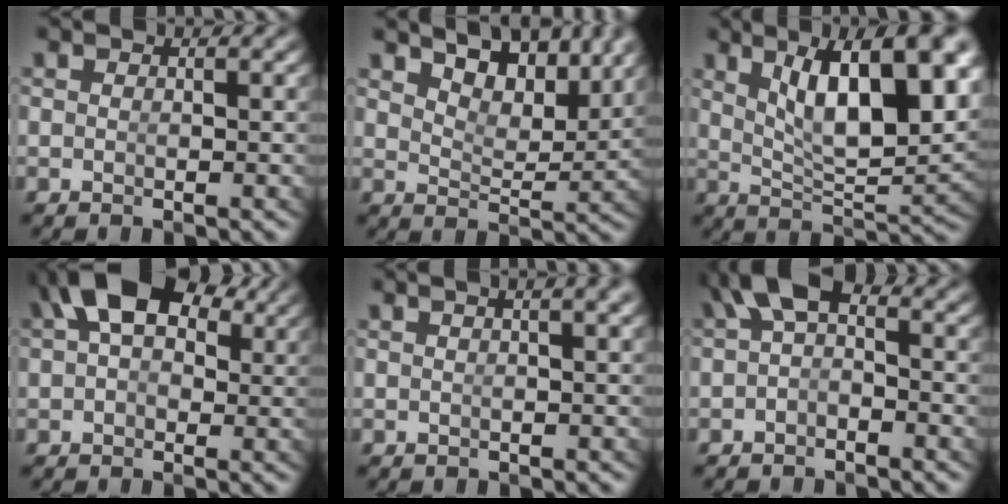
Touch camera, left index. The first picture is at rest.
{"total": 7.8, "force": [5.8, 3.1, 4.3], "torque": [-0.057, 0.004, 0.087]}
{"total": 10.1, "force": [3.5, 3.3, 9.0], "torque": [-0.129, -0.002, 0.062]}
{"total": 7.5, "force": [3.3, 4.2, 5.3], "torque": [-0.085, 0.006, 0.050]}
{"total": 2.8, "force": [1.3, 0.3, 2.5], "torque": [-0.016, 0.021, 0.013]}
{"total": 4.3, "force": [1.0, 2.4, 3.4], "torque": [-0.060, -0.005, 0.014]}